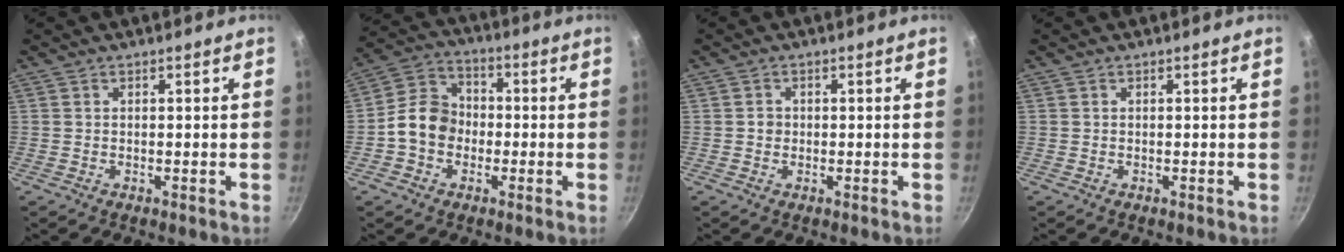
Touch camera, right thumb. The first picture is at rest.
{"total": 9.5, "force": [-1.7, 7.8, 5.2], "torque": [-0.063, 0.030, -0.049]}
{"total": 1.3, "force": [-0.1, 1.3, 0.4], "torque": [-0.001, 0.004, -0.003]}
{"total": 0.0}